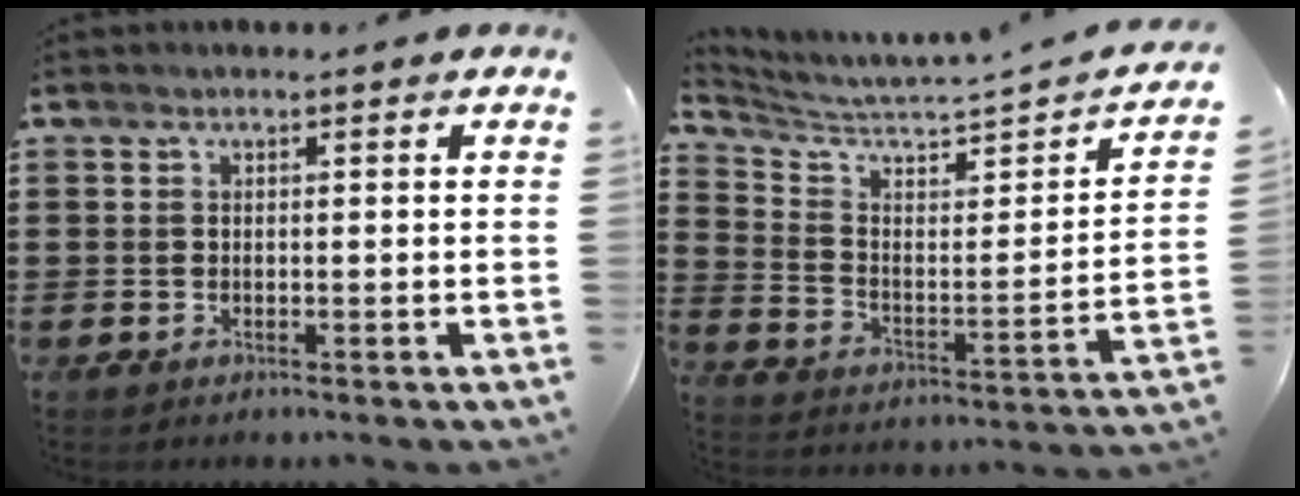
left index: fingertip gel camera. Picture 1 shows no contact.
{"total": 3.3, "force": [2.8, -0.2, 1.7], "torque": [-0.053, -0.040, 0.039]}